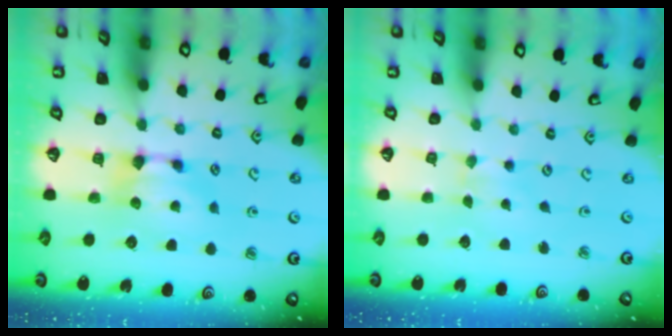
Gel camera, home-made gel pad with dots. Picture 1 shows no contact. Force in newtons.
{"total": 2.0, "press": 2.0, "slide": 0.1}